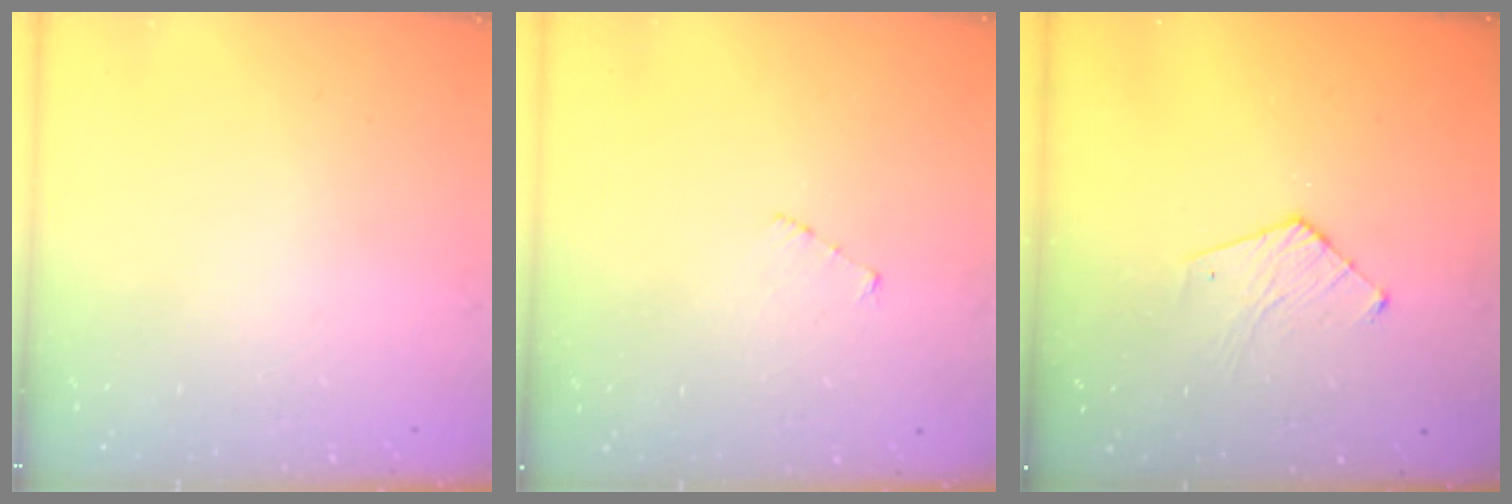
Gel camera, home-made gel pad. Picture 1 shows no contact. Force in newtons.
{"total": 2.6, "press": 2.6, "slide": 0.3}
{"total": 6.6, "press": 6.6, "slide": 0.4}